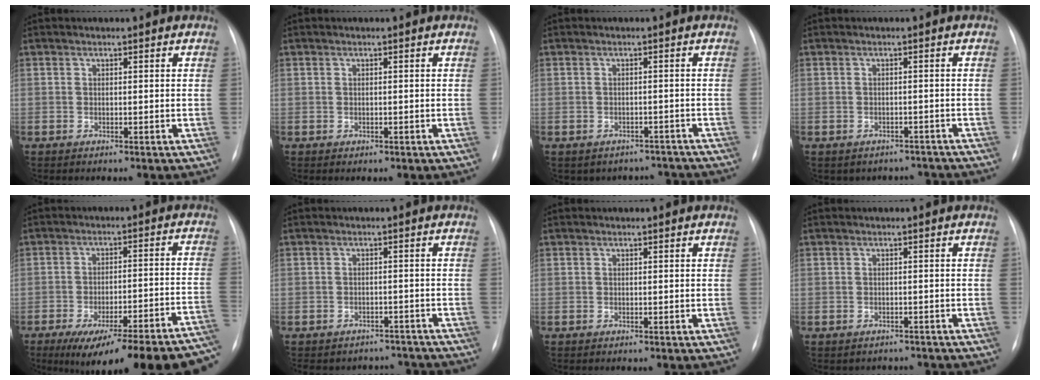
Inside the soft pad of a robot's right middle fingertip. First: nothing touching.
{"total": 0.0}
{"total": 6.4, "force": [-5.6, 3.2, -0.2], "torque": [0.015, 0.025, -0.057]}
{"total": 5.4, "force": [-4.7, 2.7, -0.1], "torque": [0.010, 0.021, -0.048]}
{"total": 25.0, "force": [-19.8, 3.5, 14.9], "torque": [-0.137, -0.007, -0.260]}
{"total": 7.8, "force": [-7.0, 3.5, -0.2], "torque": [0.009, 0.021, -0.078]}
{"total": 0.0}
{"total": 2.6, "force": [-2.3, 1.2, -0.2], "torque": [0.002, 0.009, -0.029]}